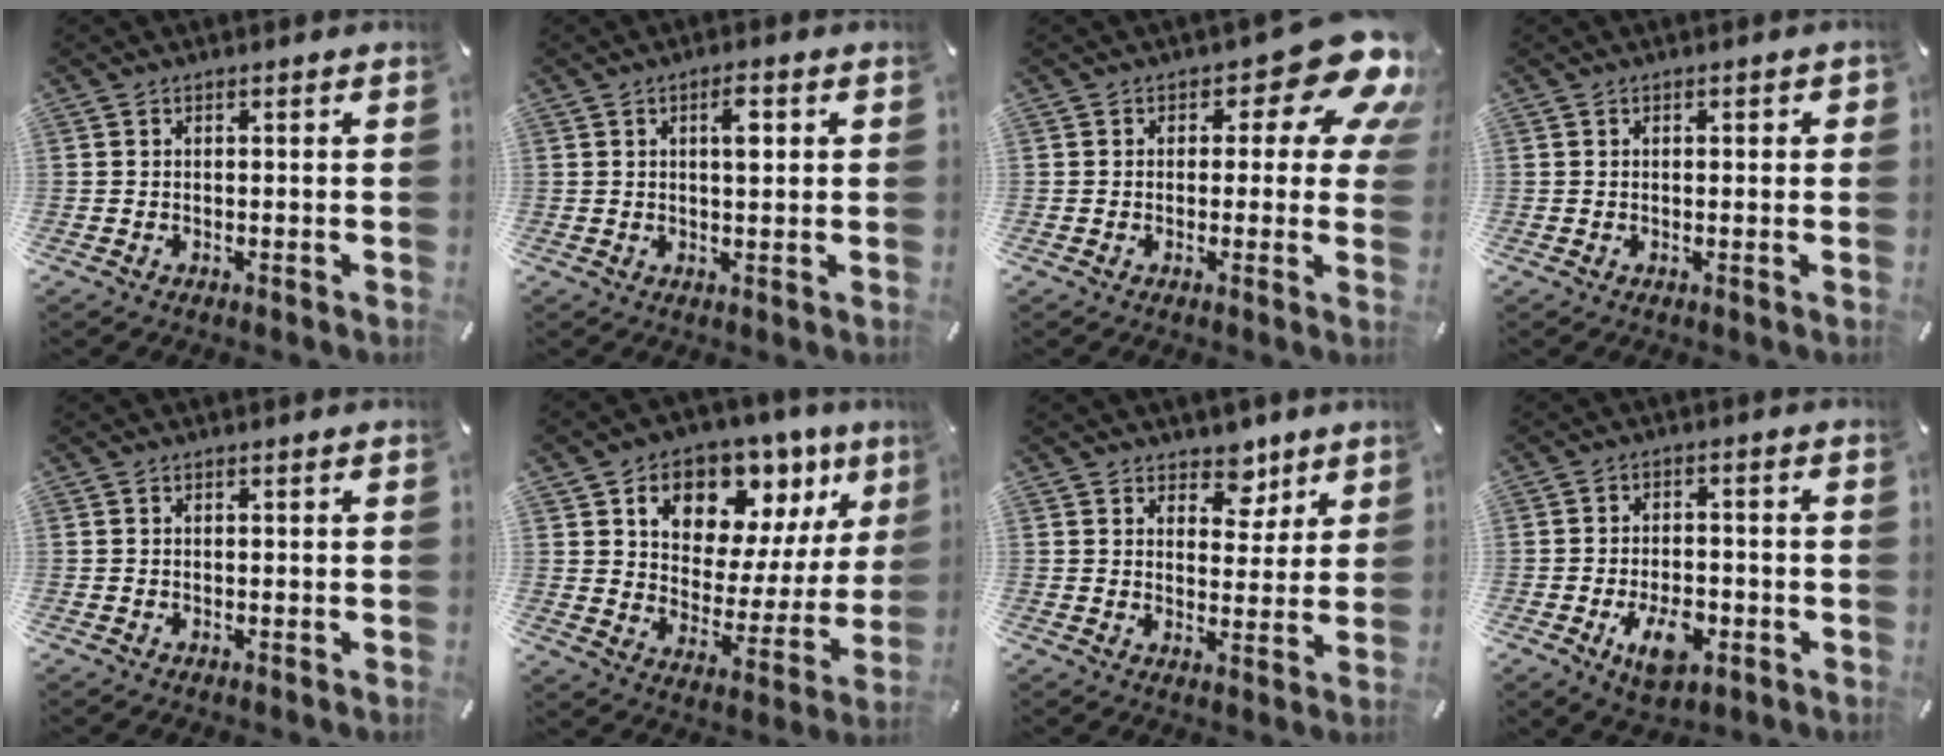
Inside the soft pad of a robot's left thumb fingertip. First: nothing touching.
{"total": 4.3, "force": [1.1, 1.5, 3.9], "torque": [-0.058, -0.002, 0.011]}
{"total": 12.7, "force": [5.9, 5.9, 9.6], "torque": [-0.117, -0.040, 0.099]}
{"total": 0.7, "force": [0.0, 0.5, 0.5], "torque": [-0.010, 0.003, -0.001]}
{"total": 0.0}
{"total": 12.5, "force": [8.1, 8.4, 4.6], "torque": [-0.070, -0.071, 0.142]}
{"total": 7.2, "force": [5.0, 4.8, 1.7], "torque": [-0.002, -0.036, 0.084]}
{"total": 8.9, "force": [-3.5, 5.2, 6.3], "torque": [-0.096, 0.004, -0.063]}